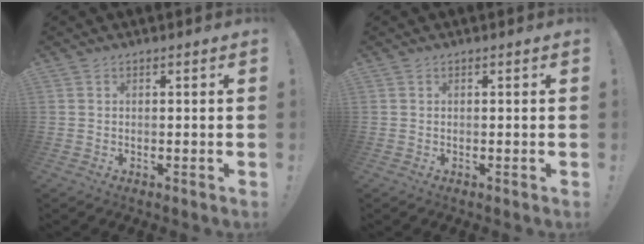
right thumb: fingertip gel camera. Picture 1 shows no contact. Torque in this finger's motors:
{"motor_torque": [0.00, 0.00, -0.04, 0.04, 0.00]}